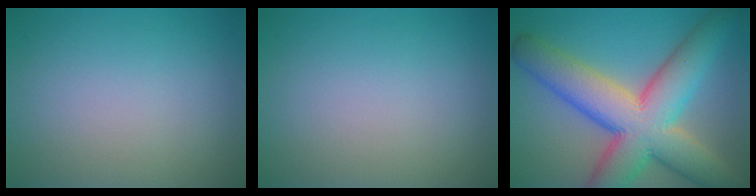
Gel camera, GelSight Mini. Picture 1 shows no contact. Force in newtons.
{"total": 0.0}
{"total": 12.6, "press": 12.6, "slide": 0.7}